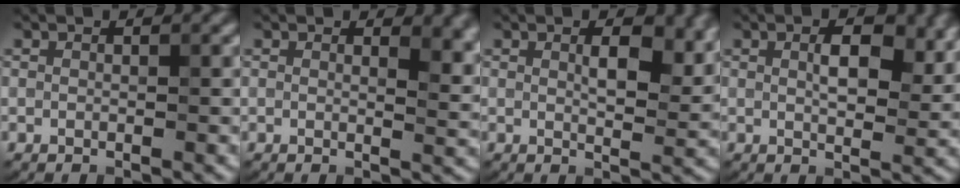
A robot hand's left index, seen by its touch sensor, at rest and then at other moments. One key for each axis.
{"total": 3.4, "fx": 1.5, "fy": 1.5, "fz": 2.6, "tx": -0.026, "ty": -0.006, "tz": 0.023}
{"total": 4.4, "fx": 1.8, "fy": 1.8, "fz": 3.6, "tx": -0.058, "ty": -0.004, "tz": 0.030}
{"total": 5.0, "fx": 1.6, "fy": 2.2, "fz": 4.2, "tx": -0.067, "ty": 0.000, "tz": 0.026}